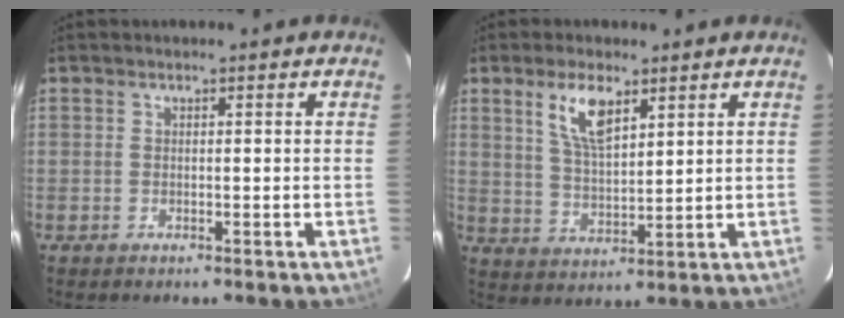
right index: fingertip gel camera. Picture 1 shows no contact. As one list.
[{"total": 7.7, "force": [4.2, 3.0, 5.7], "torque": [-0.108, 0.004, 0.086]}]